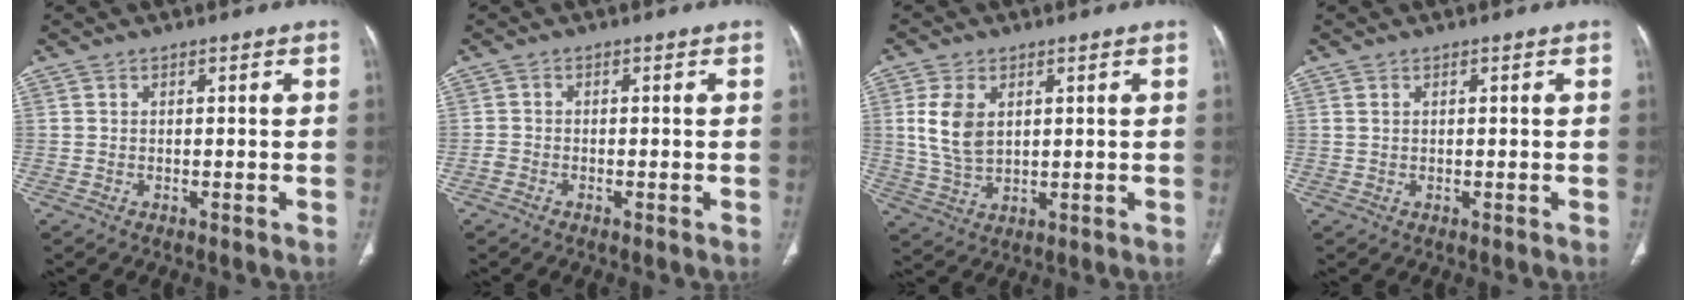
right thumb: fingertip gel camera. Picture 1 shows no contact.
{"total": 1.3, "force": [-0.9, 0.8, 0.5], "torque": [-0.011, 0.005, -0.022]}
{"total": 7.7, "force": [2.0, 4.8, 5.7], "torque": [-0.109, -0.006, 0.048]}
{"total": 0.5, "force": [0.3, 0.3, 0.3], "torque": [-0.007, 0.002, 0.007]}